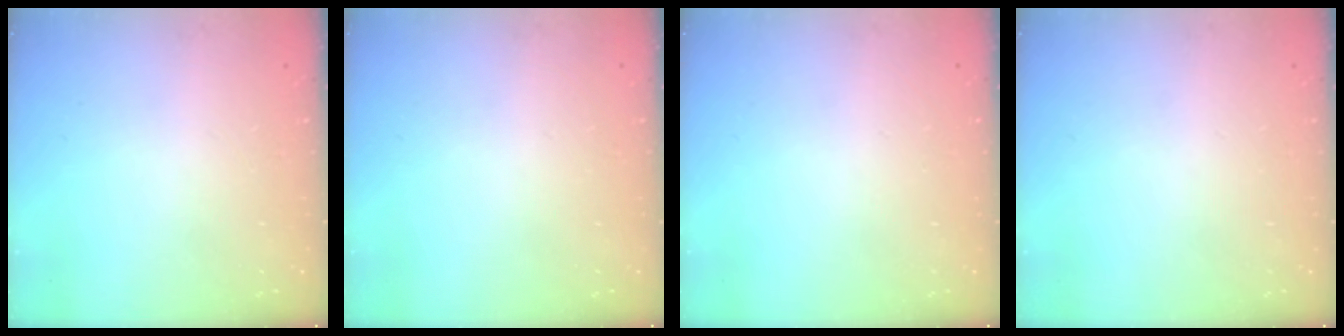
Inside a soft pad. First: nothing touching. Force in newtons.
{"total": 0.0}
{"total": 0.0}
{"total": 0.0}